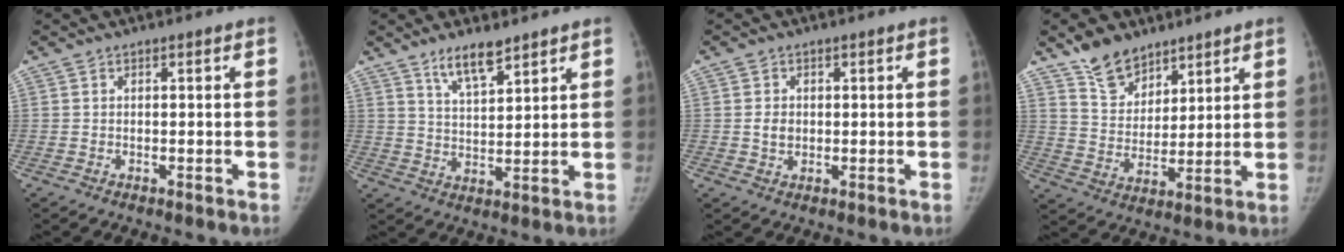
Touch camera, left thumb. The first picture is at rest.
{"total": 6.9, "force": [5.2, 2.0, 4.1], "torque": [-0.059, -0.037, 0.095]}
{"total": 2.7, "force": [0.2, 2.2, 1.4], "torque": [-0.014, 0.001, 0.006]}
{"total": 9.9, "force": [7.5, 5.7, 3.2], "torque": [-0.025, -0.050, 0.141]}